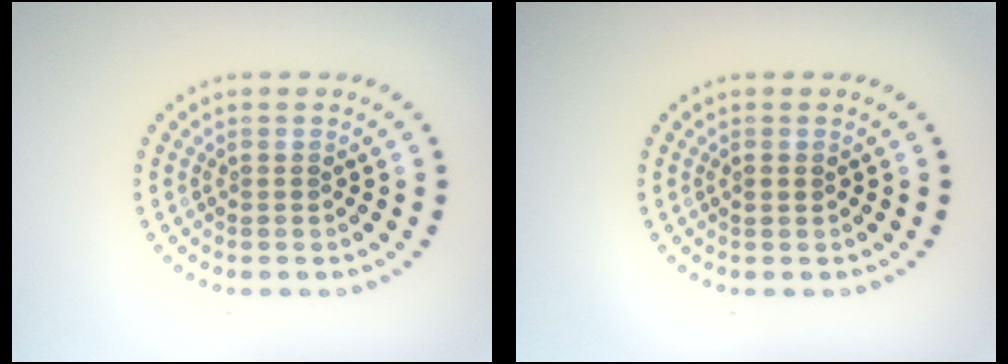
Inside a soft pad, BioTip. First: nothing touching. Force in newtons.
{"total": 0.8, "press": 0.8, "slide": 0.1}